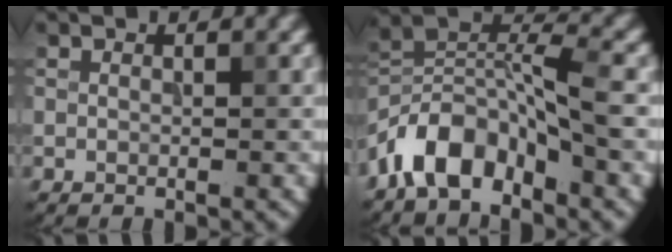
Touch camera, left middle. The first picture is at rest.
{"total": 8.0, "force": [-4.6, 3.6, 5.5], "torque": [-0.102, 0.012, -0.094]}